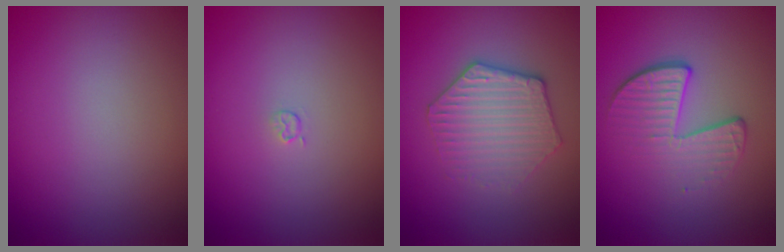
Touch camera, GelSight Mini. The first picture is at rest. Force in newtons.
{"total": 0.6, "press": 0.3, "slide": 0.6}
{"total": 3.6, "press": 3.6, "slide": 0.6}
{"total": 3.9, "press": 2.5, "slide": 3.0}